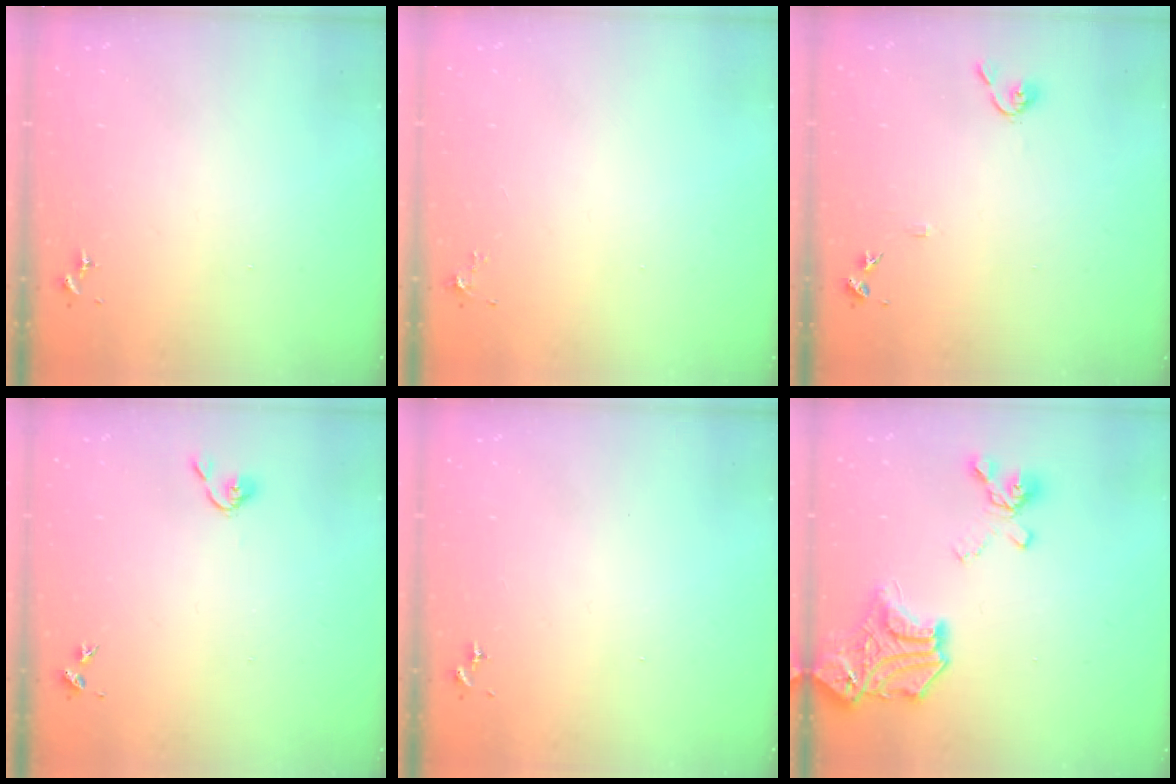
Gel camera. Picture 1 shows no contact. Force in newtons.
{"total": 4.5, "press": 4.4, "slide": 0.6}
{"total": 6.2, "press": 6.2, "slide": 0.6}
{"total": 3.8, "press": 3.7, "slide": 0.6}
{"total": 0.0}
{"total": 19.7, "press": 19.7, "slide": 1.0}